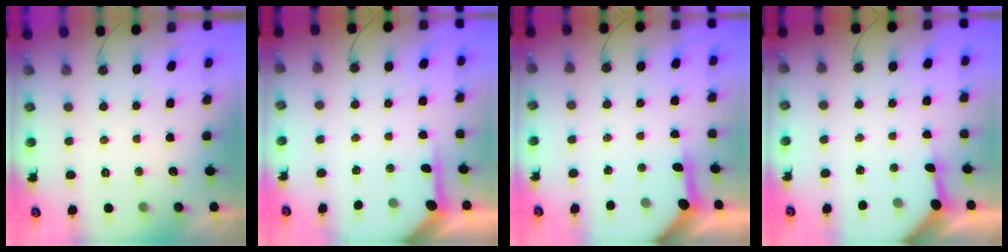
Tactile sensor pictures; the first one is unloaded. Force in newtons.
{"total": 4.1, "press": 4.1, "slide": 0.3}
{"total": 5.1, "press": 5.1, "slide": 0.4}
{"total": 5.0, "press": 5.0, "slide": 0.2}